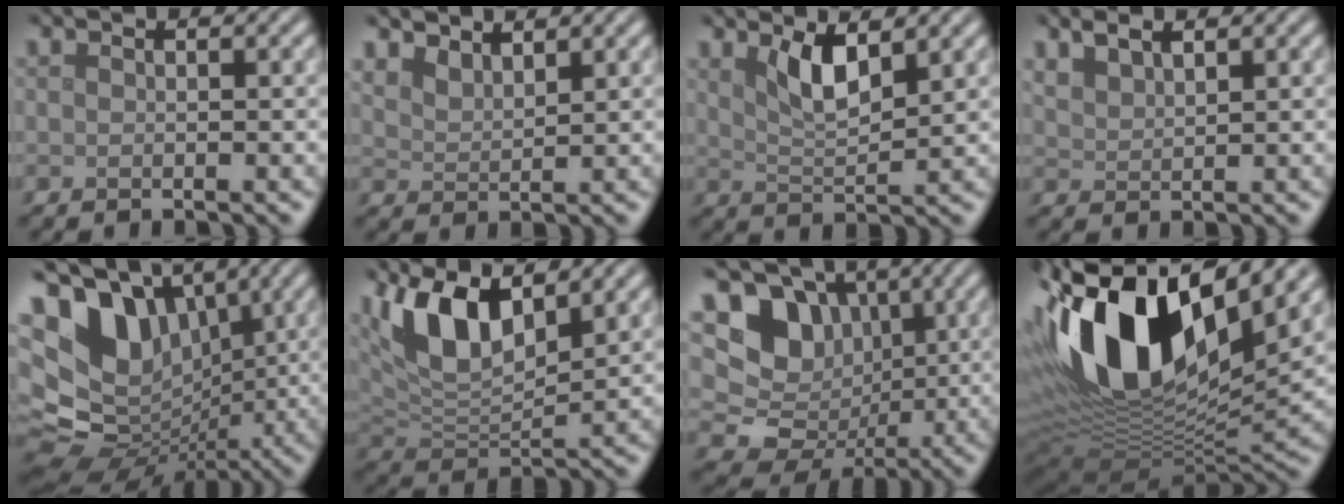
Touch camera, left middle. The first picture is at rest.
{"total": 2.7, "force": [2.4, 1.0, 0.9], "torque": [-0.026, -0.007, 0.050]}
{"total": 3.5, "force": [2.0, 1.1, 2.6], "torque": [-0.052, -0.008, 0.040]}
{"total": 2.0, "force": [1.6, 0.6, 1.0], "torque": [-0.026, 0.003, 0.035]}
{"total": 15.2, "force": [3.3, 11.6, 9.2], "torque": [-0.185, 0.013, 0.075]}
{"total": 7.9, "force": [3.9, 3.5, 5.9], "torque": [-0.119, 0.004, 0.068]}
{"total": 12.6, "force": [2.3, 11.4, 5.0], "torque": [-0.109, 0.033, 0.022]}
{"total": 16.5, "force": [5.4, 8.0, 13.3], "torque": [-0.260, 0.015, 0.089]}